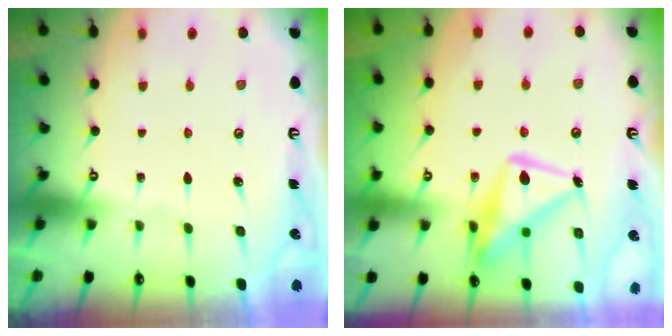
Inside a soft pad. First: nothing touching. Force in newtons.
{"total": 15.4, "press": 15.3, "slide": 1.6}